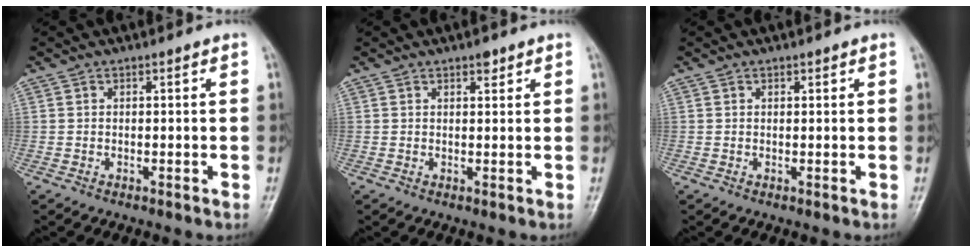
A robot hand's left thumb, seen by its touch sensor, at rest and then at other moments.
{"total": 1.6, "force": [1.1, 0.8, 0.9], "torque": [-0.005, -0.005, 0.015]}
{"total": 0.6, "force": [0.4, 0.4, 0.2], "torque": [0.003, -0.002, 0.004]}